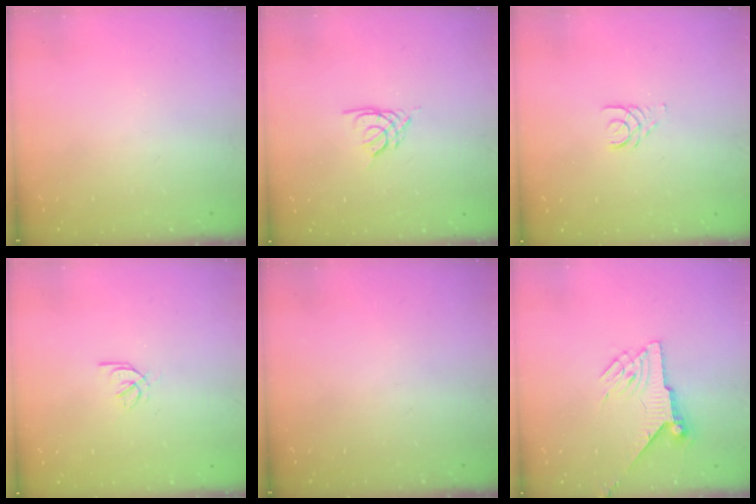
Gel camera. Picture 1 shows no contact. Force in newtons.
{"total": 2.6, "press": 2.6, "slide": 0.6}
{"total": 2.5, "press": 2.5, "slide": 0.3}
{"total": 2.1, "press": 2.0, "slide": 0.5}
{"total": 0.0}
{"total": 7.3, "press": 7.3, "slide": 0.7}